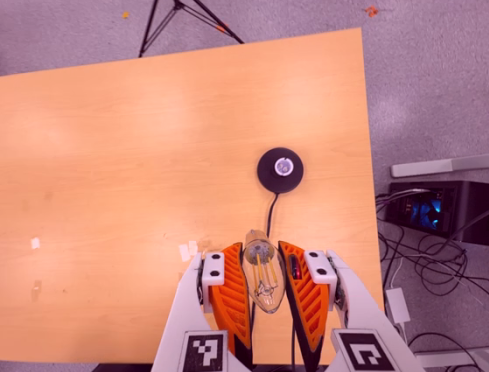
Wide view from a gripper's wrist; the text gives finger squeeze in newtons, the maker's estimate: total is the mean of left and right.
{"total": 23.3, "left": 26.3, "right": 20.2}